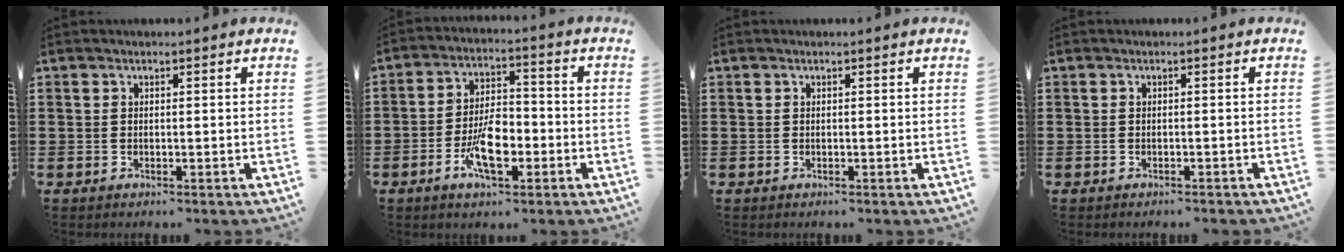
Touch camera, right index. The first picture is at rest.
{"total": 8.6, "force": [-3.3, 3.9, 6.9], "torque": [-0.136, 0.002, -0.059]}
{"total": 0.0}
{"total": 0.5, "force": [-0.5, 0.0, 0.2], "torque": [-0.005, -0.003, -0.009]}